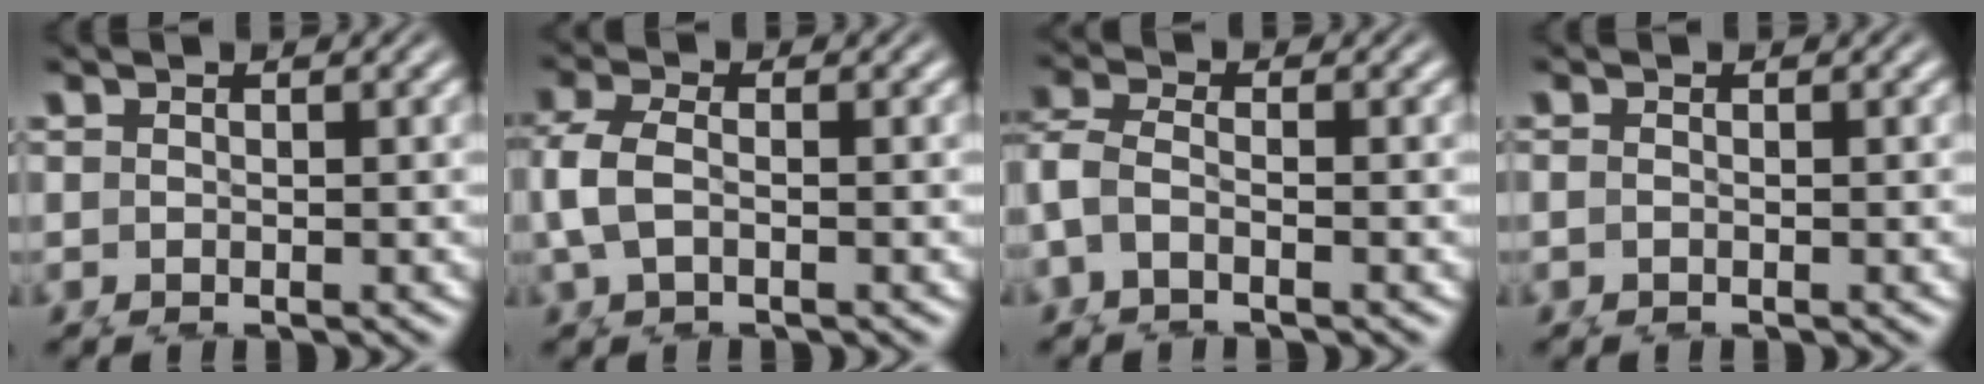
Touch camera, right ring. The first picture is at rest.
{"total": 3.7, "force": [0.6, 2.5, 2.6], "torque": [-0.077, -0.012, 0.017]}
{"total": 4.5, "force": [0.0, 3.7, 2.5], "torque": [-0.096, -0.034, 0.012]}
{"total": 0.5, "force": [0.1, -0.3, 0.4], "torque": [-0.008, -0.002, 0.002]}